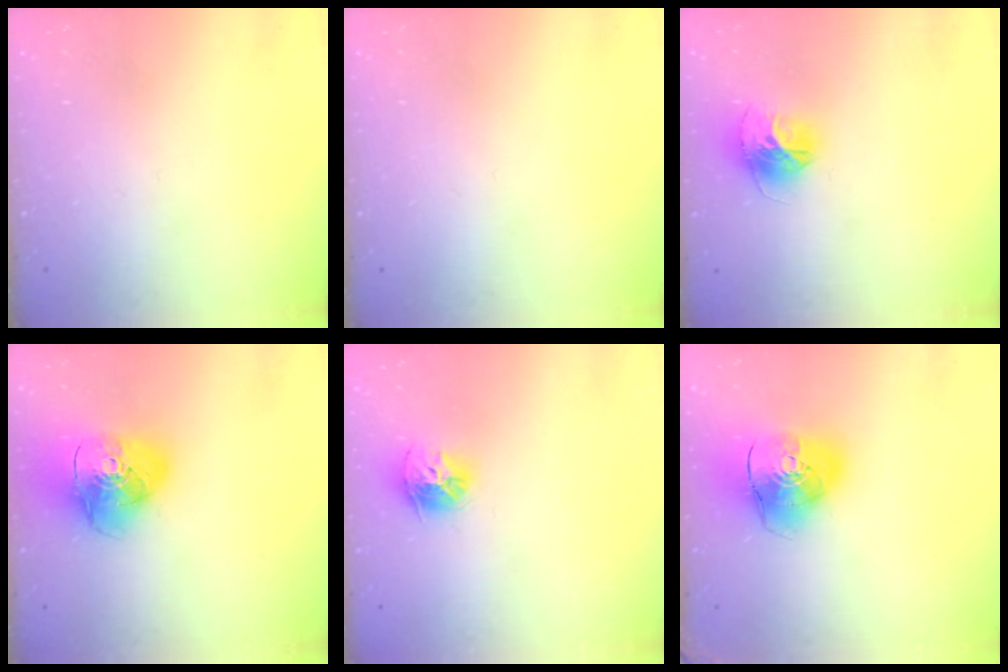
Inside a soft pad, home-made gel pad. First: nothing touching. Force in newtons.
{"total": 0.0}
{"total": 13.0, "press": 12.9, "slide": 1.4}
{"total": 16.7, "press": 16.6, "slide": 2.3}
{"total": 10.4, "press": 10.3, "slide": 1.1}
{"total": 13.7, "press": 13.5, "slide": 1.9}